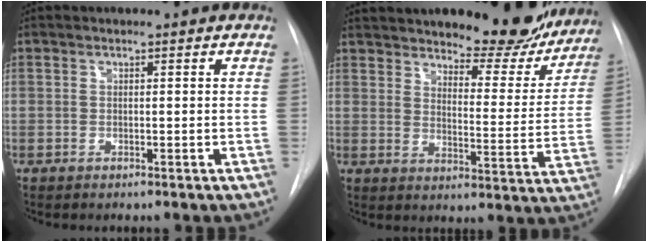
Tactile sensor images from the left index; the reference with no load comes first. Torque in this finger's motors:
{"motor_torque": [0.41, -0.79, 0.84, 0.15]}